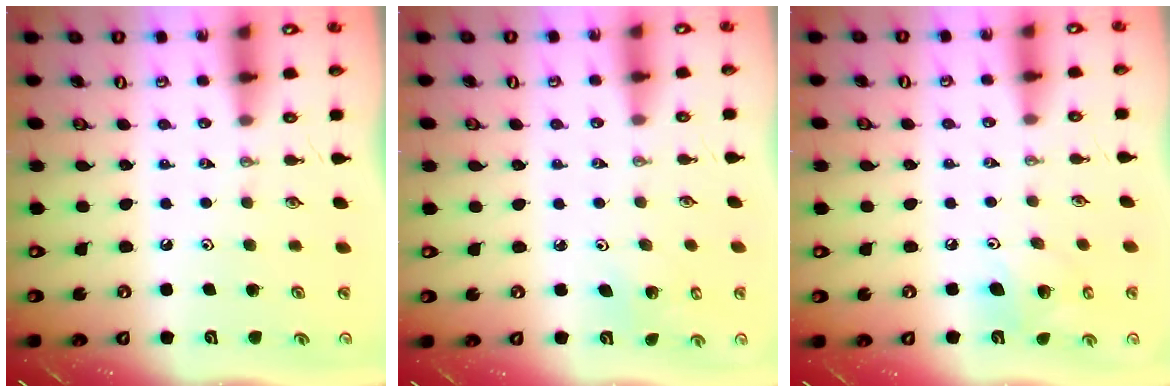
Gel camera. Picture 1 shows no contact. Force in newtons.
{"total": 2.4, "press": 2.4, "slide": 0.2}
{"total": 10.1, "press": 9.9, "slide": 1.8}